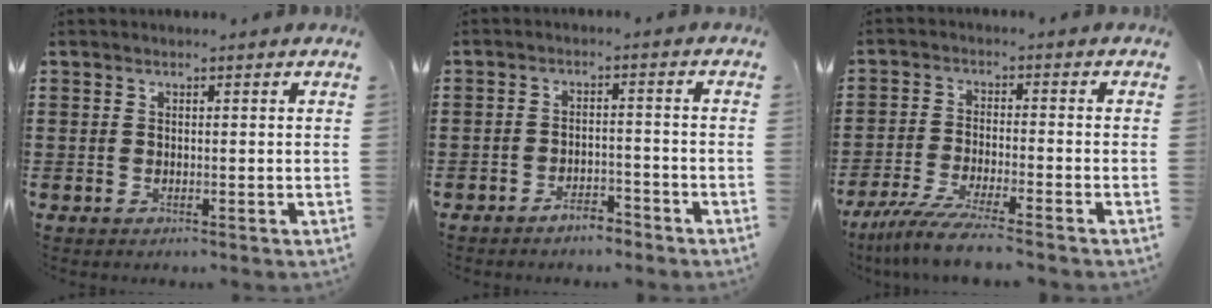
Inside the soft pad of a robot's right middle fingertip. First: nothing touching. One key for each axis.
{"total": 3.1, "fx": -3.0, "fy": 0.6, "fz": 0.8, "tx": -0.018, "ty": 0.007, "tz": -0.060}
{"total": 6.5, "fx": -5.6, "fy": -0.2, "fz": 3.2, "tx": -0.077, "ty": -0.021, "tz": -0.111}